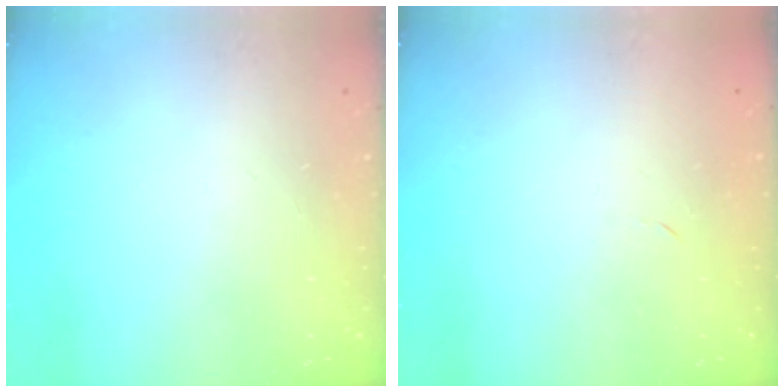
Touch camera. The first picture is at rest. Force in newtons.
{"total": 2.3, "press": 2.3, "slide": 0.4}